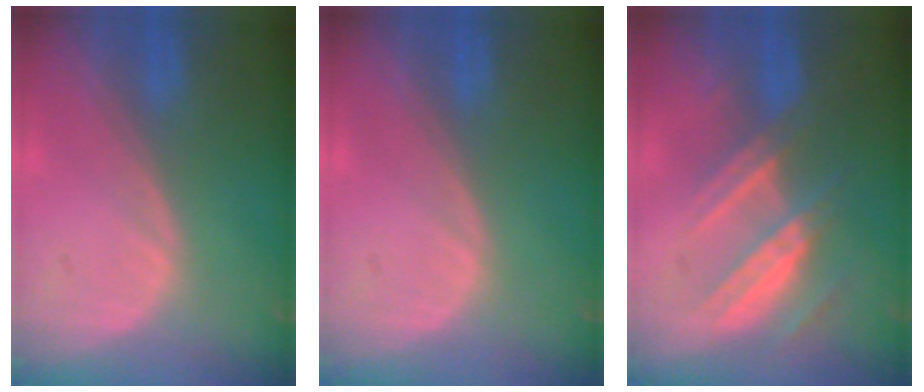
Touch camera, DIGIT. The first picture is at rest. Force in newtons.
{"total": 0.0}
{"total": 7.4, "press": 6.8, "slide": 3.0}